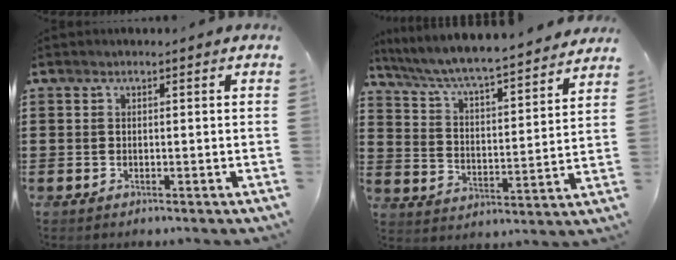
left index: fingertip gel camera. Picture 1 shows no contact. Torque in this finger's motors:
{"motor_torque": [2.14, 0.00, 0.38, 0.21]}